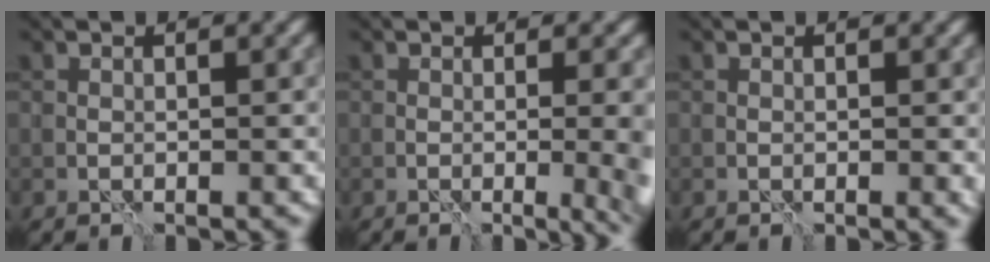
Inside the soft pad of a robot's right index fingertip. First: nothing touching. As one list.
[{"total": 6.1, "force": [-0.6, 2.6, 5.5], "torque": [-0.042, -0.002, -0.007]}, {"total": 0.5, "force": [0.0, 0.1, 0.5], "torque": [-0.008, -0.003, -0.002]}]